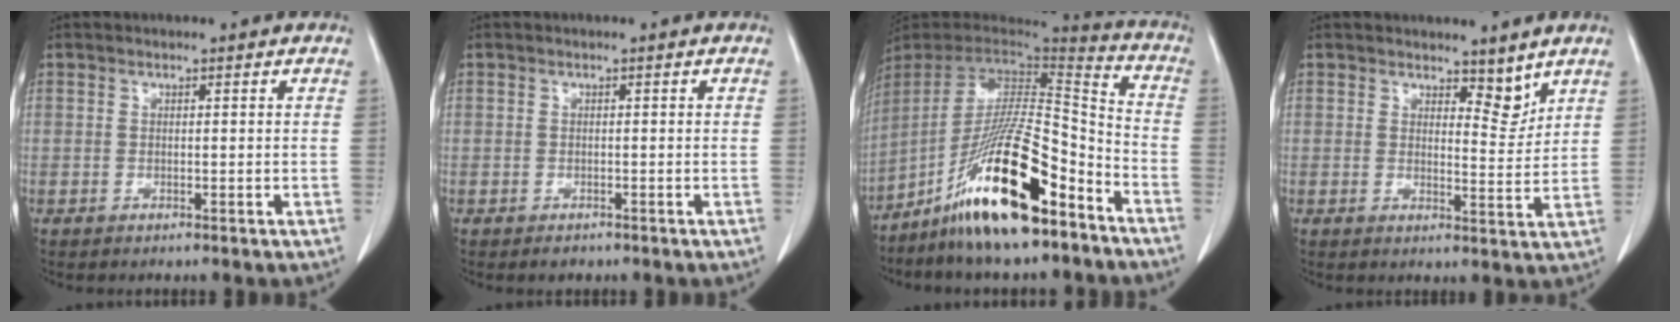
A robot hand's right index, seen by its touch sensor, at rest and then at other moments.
{"total": 1.4, "force": [-1.0, 0.9, 0.5], "torque": [-0.009, 0.000, -0.011]}
{"total": 21.4, "force": [-13.2, 3.3, 16.5], "torque": [-0.312, -0.018, -0.236]}
{"total": 3.8, "force": [3.1, 1.5, 1.6], "torque": [-0.013, -0.010, 0.050]}